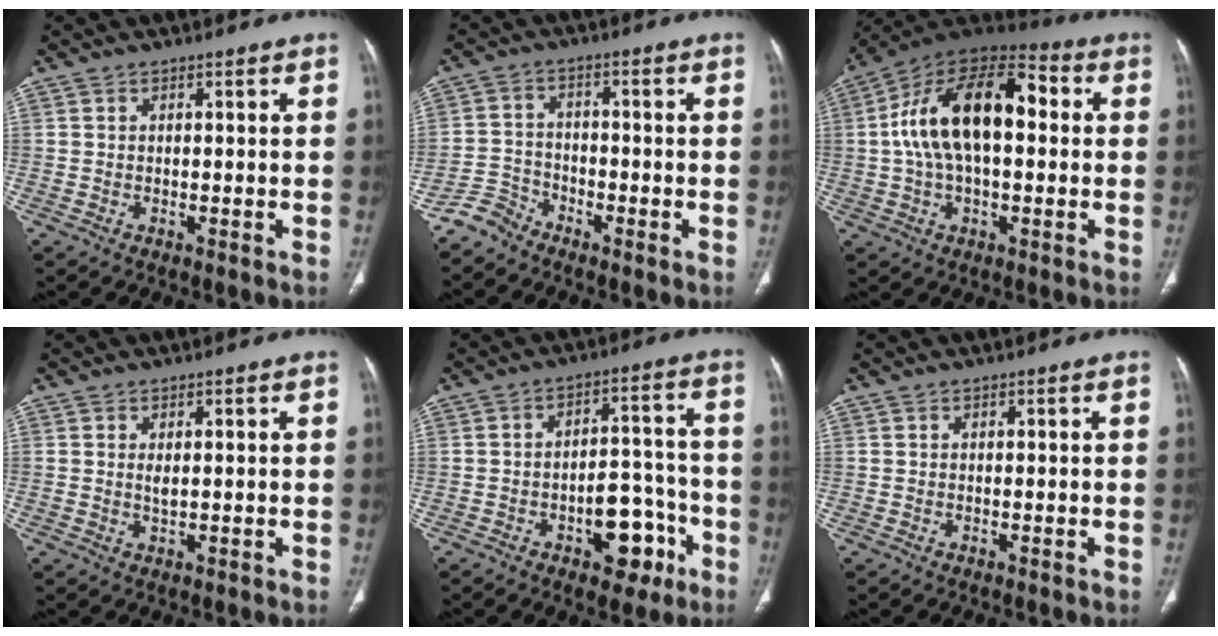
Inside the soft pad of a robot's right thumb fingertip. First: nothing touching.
{"total": 4.1, "force": [-3.8, 1.5, -0.2], "torque": [0.011, 0.018, -0.084]}
{"total": 20.2, "force": [2.3, 10.8, 17.0], "torque": [-0.288, 0.041, 0.029]}
{"total": 1.3, "force": [0.4, 0.5, 1.1], "torque": [-0.022, -0.005, 0.010]}
{"total": 11.0, "force": [-4.9, 6.1, 7.6], "torque": [-0.070, 0.048, -0.064]}
{"total": 0.0}